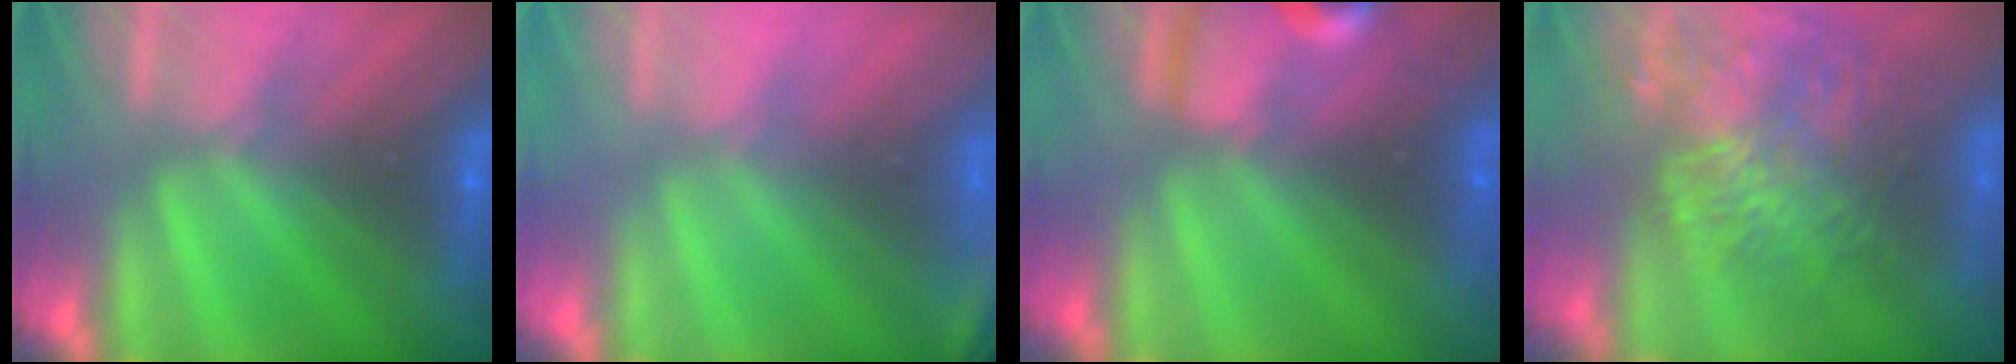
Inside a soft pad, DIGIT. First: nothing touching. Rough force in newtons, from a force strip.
{"total": 2.4}
{"total": 6.3}
{"total": 10.8}